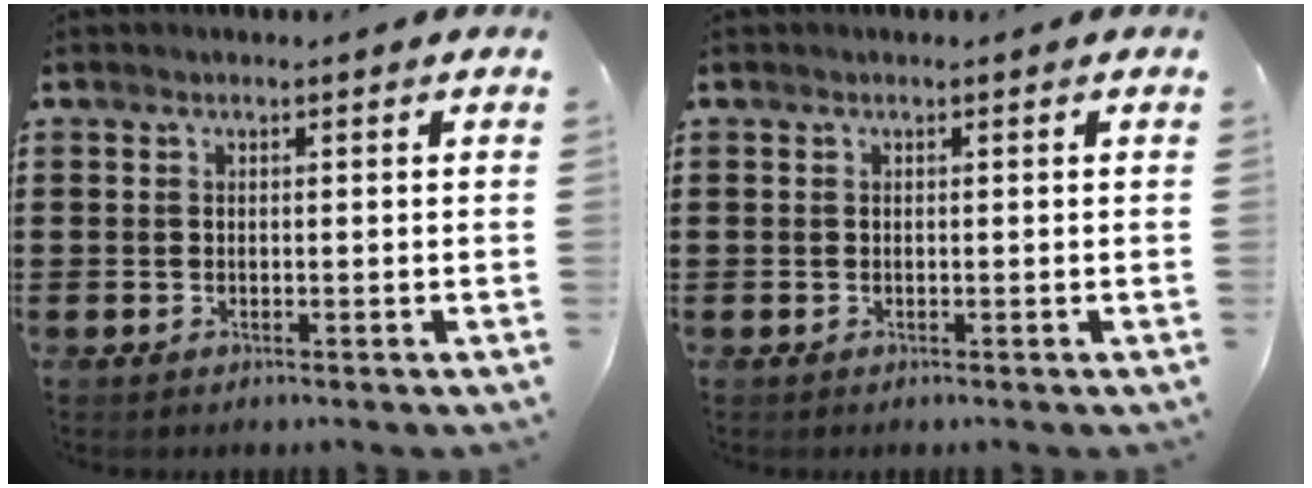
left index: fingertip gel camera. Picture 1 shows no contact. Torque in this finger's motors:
{"motor_torque": [0.00, 0.00, 0.00, 0.00]}